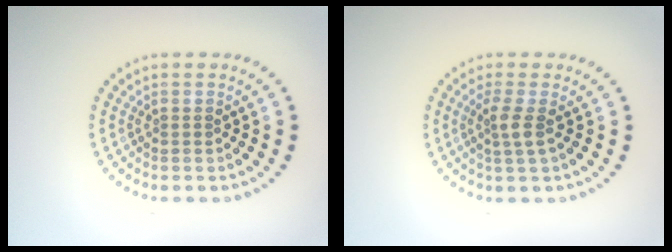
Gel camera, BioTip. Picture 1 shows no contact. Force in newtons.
{"total": 1.9, "press": 1.4, "slide": 1.2}